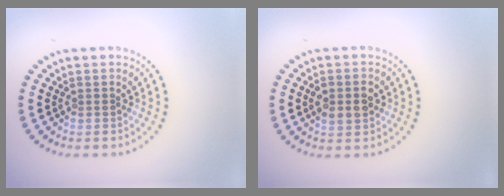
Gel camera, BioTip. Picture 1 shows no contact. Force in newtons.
{"total": 2.4, "press": 2.4, "slide": 0.1}